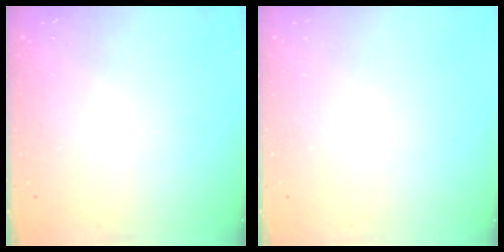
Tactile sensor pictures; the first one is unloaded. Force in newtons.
{"total": 0.0}